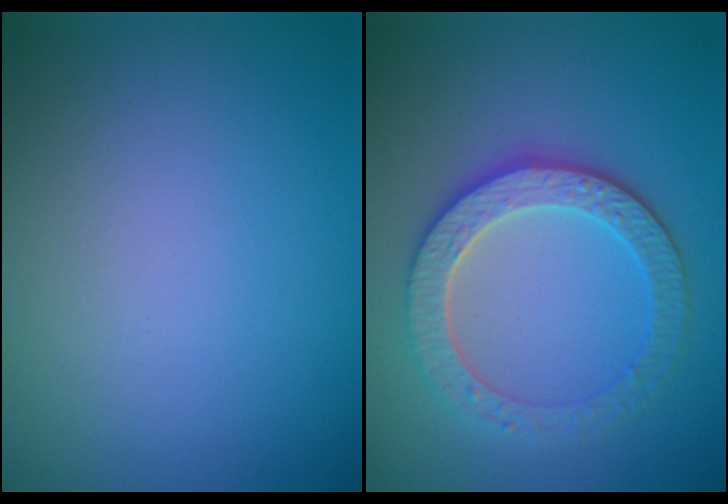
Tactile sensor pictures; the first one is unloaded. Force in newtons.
{"total": 4.6, "press": 4.0, "slide": 2.2}